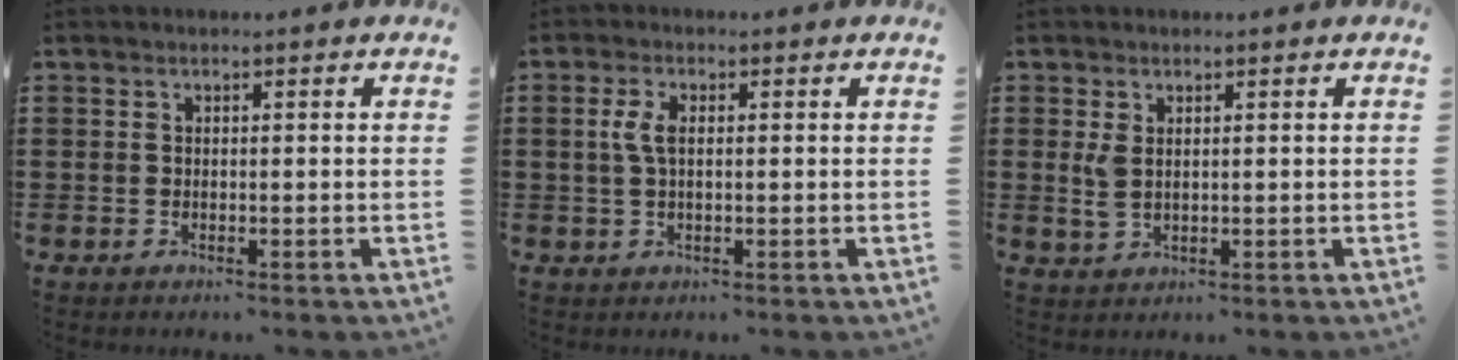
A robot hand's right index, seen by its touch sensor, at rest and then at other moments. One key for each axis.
{"total": 3.4, "fx": 0.5, "fy": 1.5, "fz": 3.0, "tx": -0.078, "ty": 0.003, "tz": 0.002}
{"total": 2.6, "fx": 0.9, "fy": 1.3, "fz": 2.1, "tx": -0.051, "ty": 0.001, "tz": 0.013}